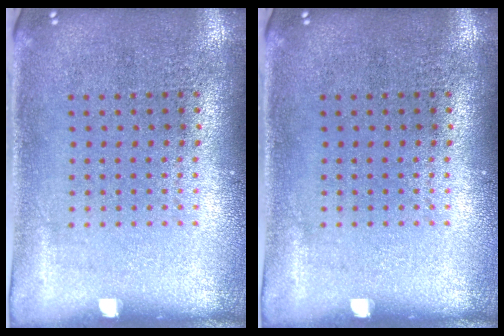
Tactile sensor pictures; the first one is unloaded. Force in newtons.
{"total": 0.0}